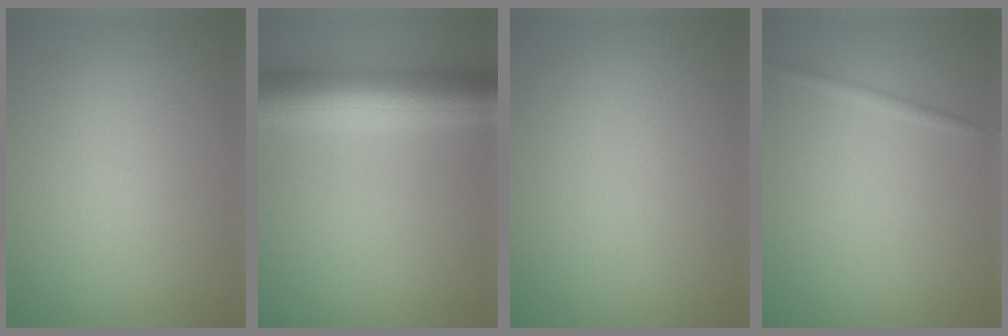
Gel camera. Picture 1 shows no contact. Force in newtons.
{"total": 8.2, "press": 8.1, "slide": 0.3}
{"total": 0.0}
{"total": 0.9, "press": 0.9, "slide": 0.0}